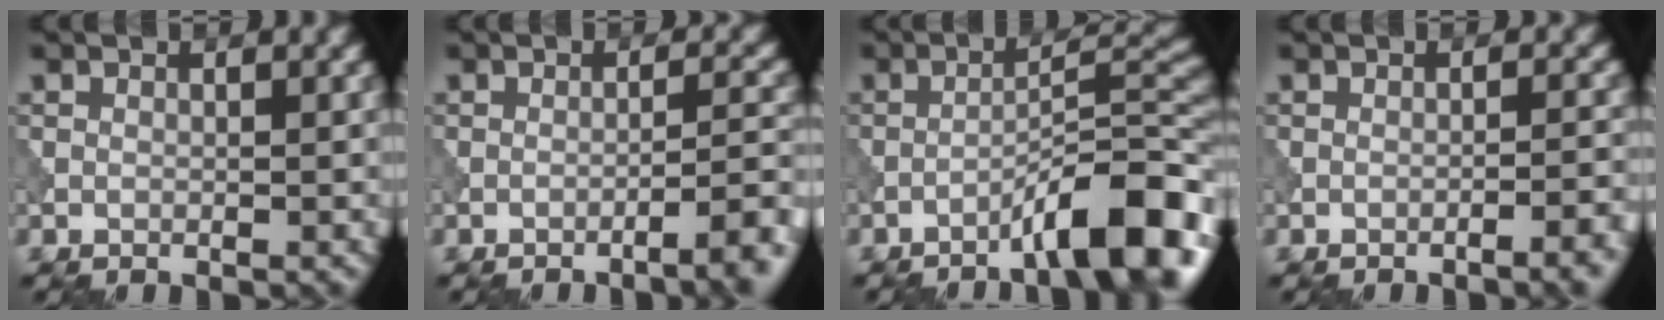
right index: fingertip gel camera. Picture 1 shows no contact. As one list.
[{"total": 4.3, "force": [-2.7, 0.7, 3.3], "torque": [-0.035, 0.015, -0.049]}, {"total": 8.4, "force": [-5.1, 1.5, 6.5], "torque": [-0.090, 0.022, -0.082]}, {"total": 3.3, "force": [-1.9, 0.7, 2.6], "torque": [-0.025, 0.017, -0.034]}]